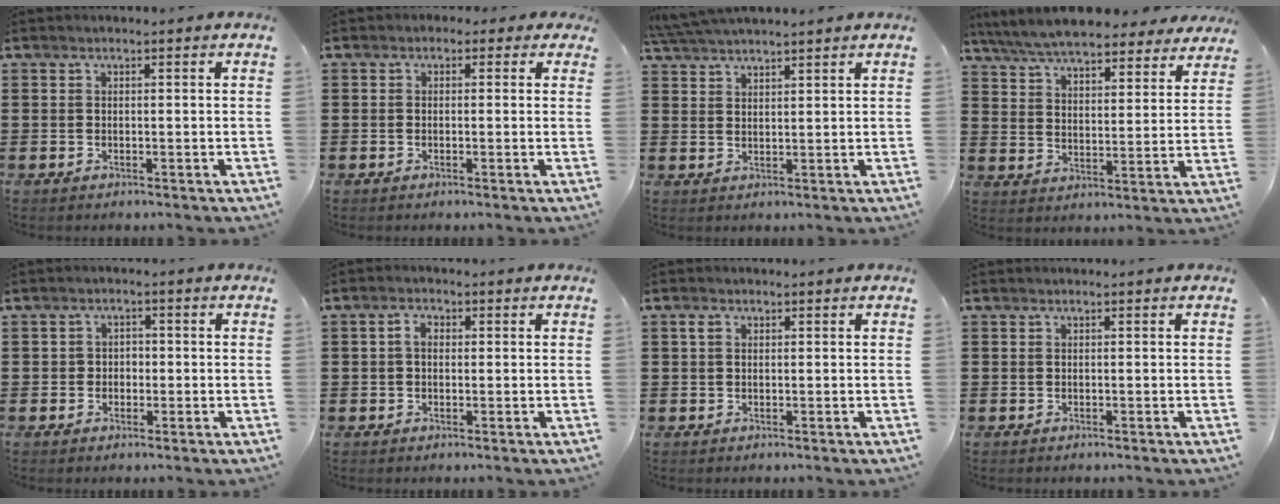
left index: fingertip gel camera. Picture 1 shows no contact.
{"total": 1.2, "force": [-0.5, 1.0, 0.4], "torque": [-0.011, 0.006, -0.012]}
{"total": 4.2, "force": [4.0, 0.0, 1.2], "torque": [-0.034, -0.005, 0.075]}
{"total": 7.5, "force": [7.2, 0.6, 2.2], "torque": [-0.072, -0.031, 0.129]}
{"total": 1.8, "force": [-0.5, 1.6, 0.5], "torque": [-0.015, 0.006, -0.014]}
{"total": 2.3, "force": [0.3, 1.6, 1.6], "torque": [-0.035, 0.011, 0.003]}
{"total": 1.4, "force": [0.5, 0.9, 1.0], "torque": [-0.022, 0.006, 0.008]}
{"total": 0.0}